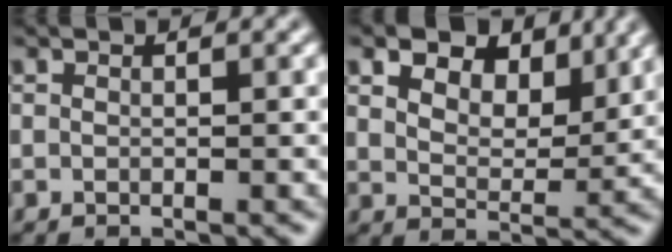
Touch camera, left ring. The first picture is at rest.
{"total": 7.9, "force": [5.0, 4.1, 4.5], "torque": [-0.072, 0.007, 0.064]}